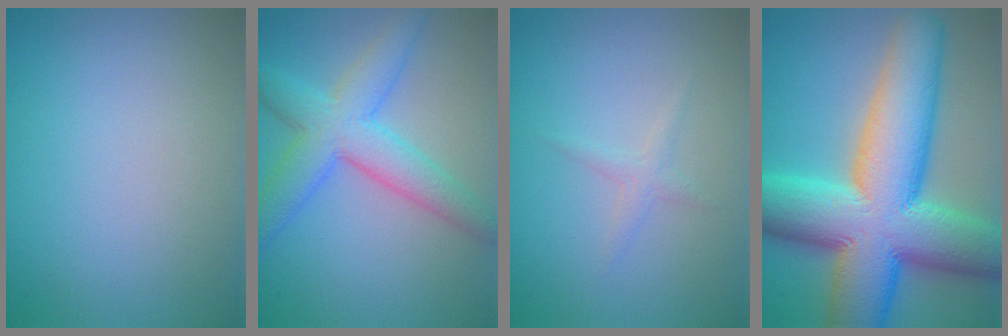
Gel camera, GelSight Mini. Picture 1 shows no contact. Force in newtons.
{"total": 6.1, "press": 6.1, "slide": 0.1}
{"total": 1.0, "press": 1.0, "slide": 0.1}
{"total": 15.8, "press": 15.8, "slide": 0.6}